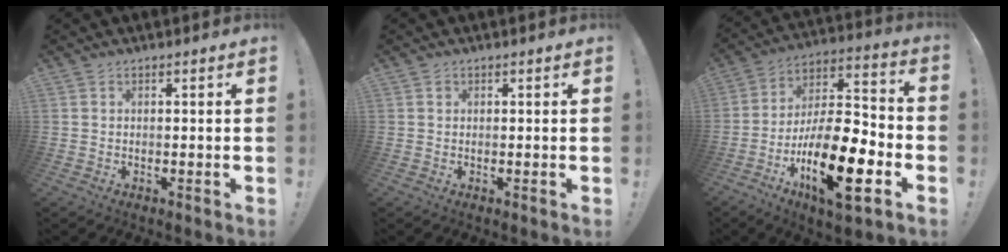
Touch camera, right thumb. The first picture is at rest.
{"total": 0.8, "force": [0.3, 0.7, 0.2], "torque": [-0.001, 0.003, 0.005]}
{"total": 22.5, "force": [-9.2, 8.2, 18.8], "torque": [-0.344, 0.047, -0.148]}